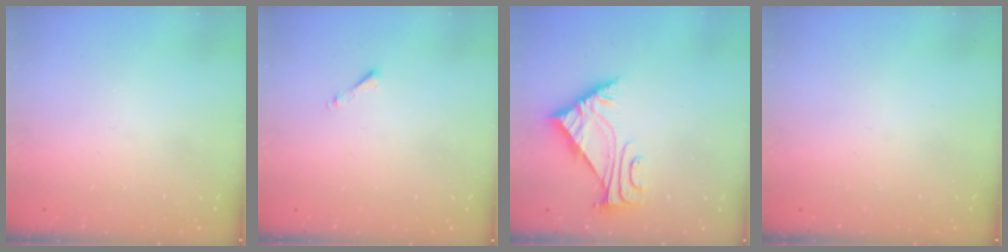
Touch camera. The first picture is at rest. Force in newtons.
{"total": 0.8, "press": 0.7, "slide": 0.3}
{"total": 5.0, "press": 4.9, "slide": 0.9}
{"total": 0.0}